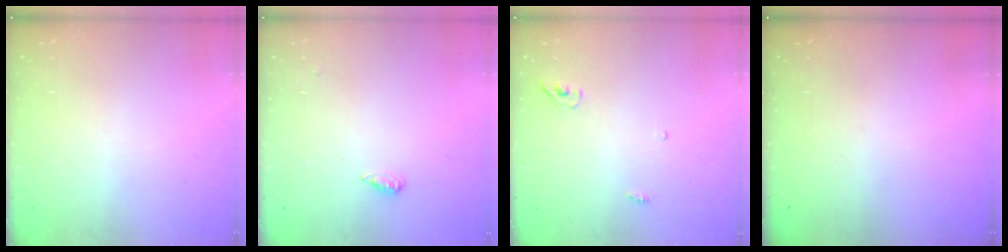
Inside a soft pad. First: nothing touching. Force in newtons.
{"total": 2.2, "press": 2.2, "slide": 0.5}
{"total": 3.7, "press": 3.5, "slide": 1.1}
{"total": 0.0}